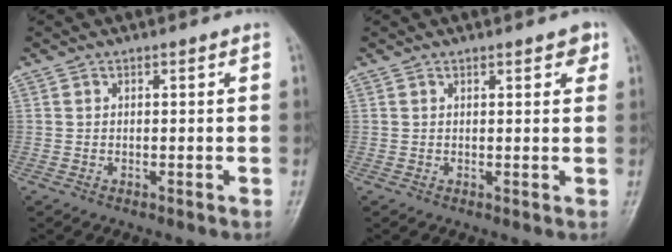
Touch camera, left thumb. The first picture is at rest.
{"total": 2.6, "force": [1.7, 0.9, 1.8], "torque": [-0.011, -0.005, 0.018]}